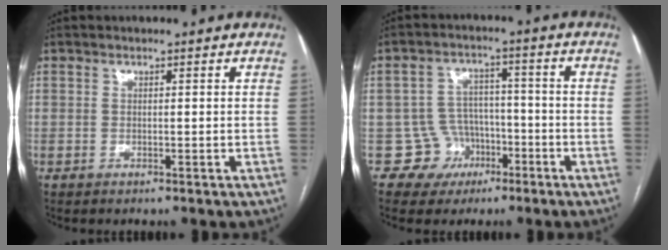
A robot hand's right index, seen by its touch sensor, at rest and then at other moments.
{"total": 6.4, "force": [-2.9, 5.7, -0.3], "torque": [0.020, 0.018, -0.042]}